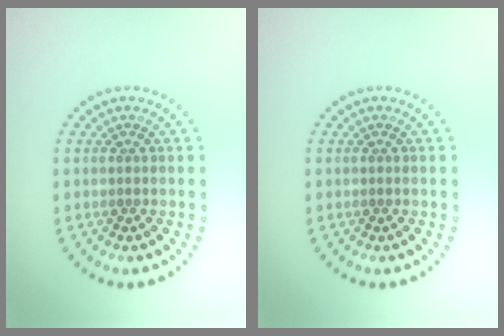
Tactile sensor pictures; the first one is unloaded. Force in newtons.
{"total": 0.0}